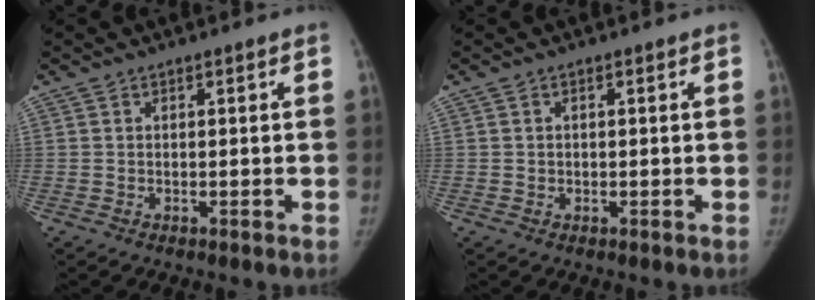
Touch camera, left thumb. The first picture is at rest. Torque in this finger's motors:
{"motor_torque": [-0.14, -0.08, 0.27, -0.28, 0.06]}